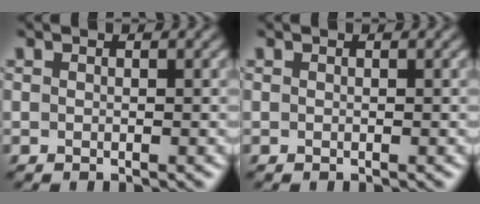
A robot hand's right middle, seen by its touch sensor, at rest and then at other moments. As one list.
[{"total": 0.0}]